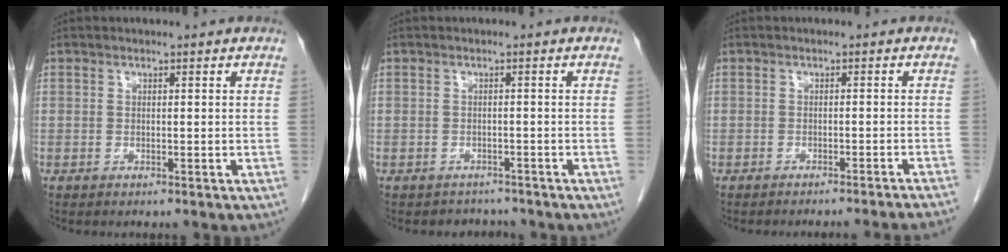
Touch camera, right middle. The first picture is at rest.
{"total": 2.4, "force": [-2.1, 1.0, -0.6], "torque": [0.004, 0.001, -0.031]}
{"total": 9.5, "force": [-9.0, -1.8, 2.6], "torque": [-0.008, -0.018, -0.100]}